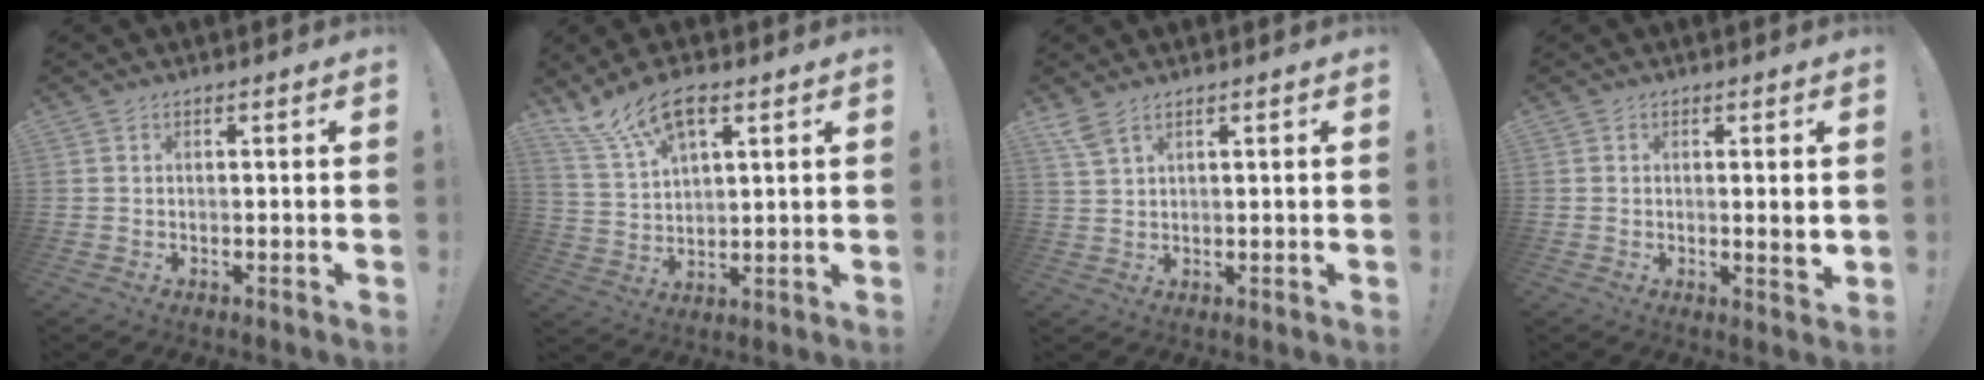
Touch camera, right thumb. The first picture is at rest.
{"total": 11.5, "force": [7.6, 4.7, 7.3], "torque": [-0.138, -0.030, 0.140]}
{"total": 4.1, "force": [3.0, 1.2, 2.5], "torque": [-0.045, -0.015, 0.057]}
{"total": 3.1, "force": [0.7, 0.2, 3.0], "torque": [-0.029, -0.014, 0.008]}